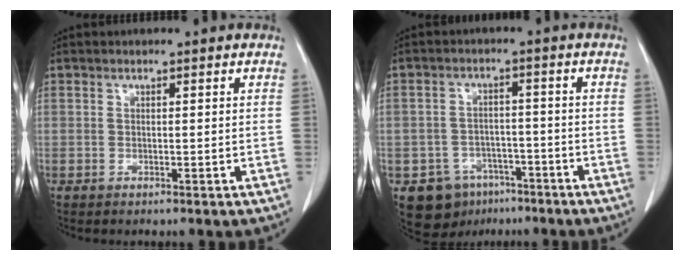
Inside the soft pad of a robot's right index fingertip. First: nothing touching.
{"total": 8.2, "force": [-4.9, 6.2, 2.0], "torque": [-0.033, 0.012, -0.067]}